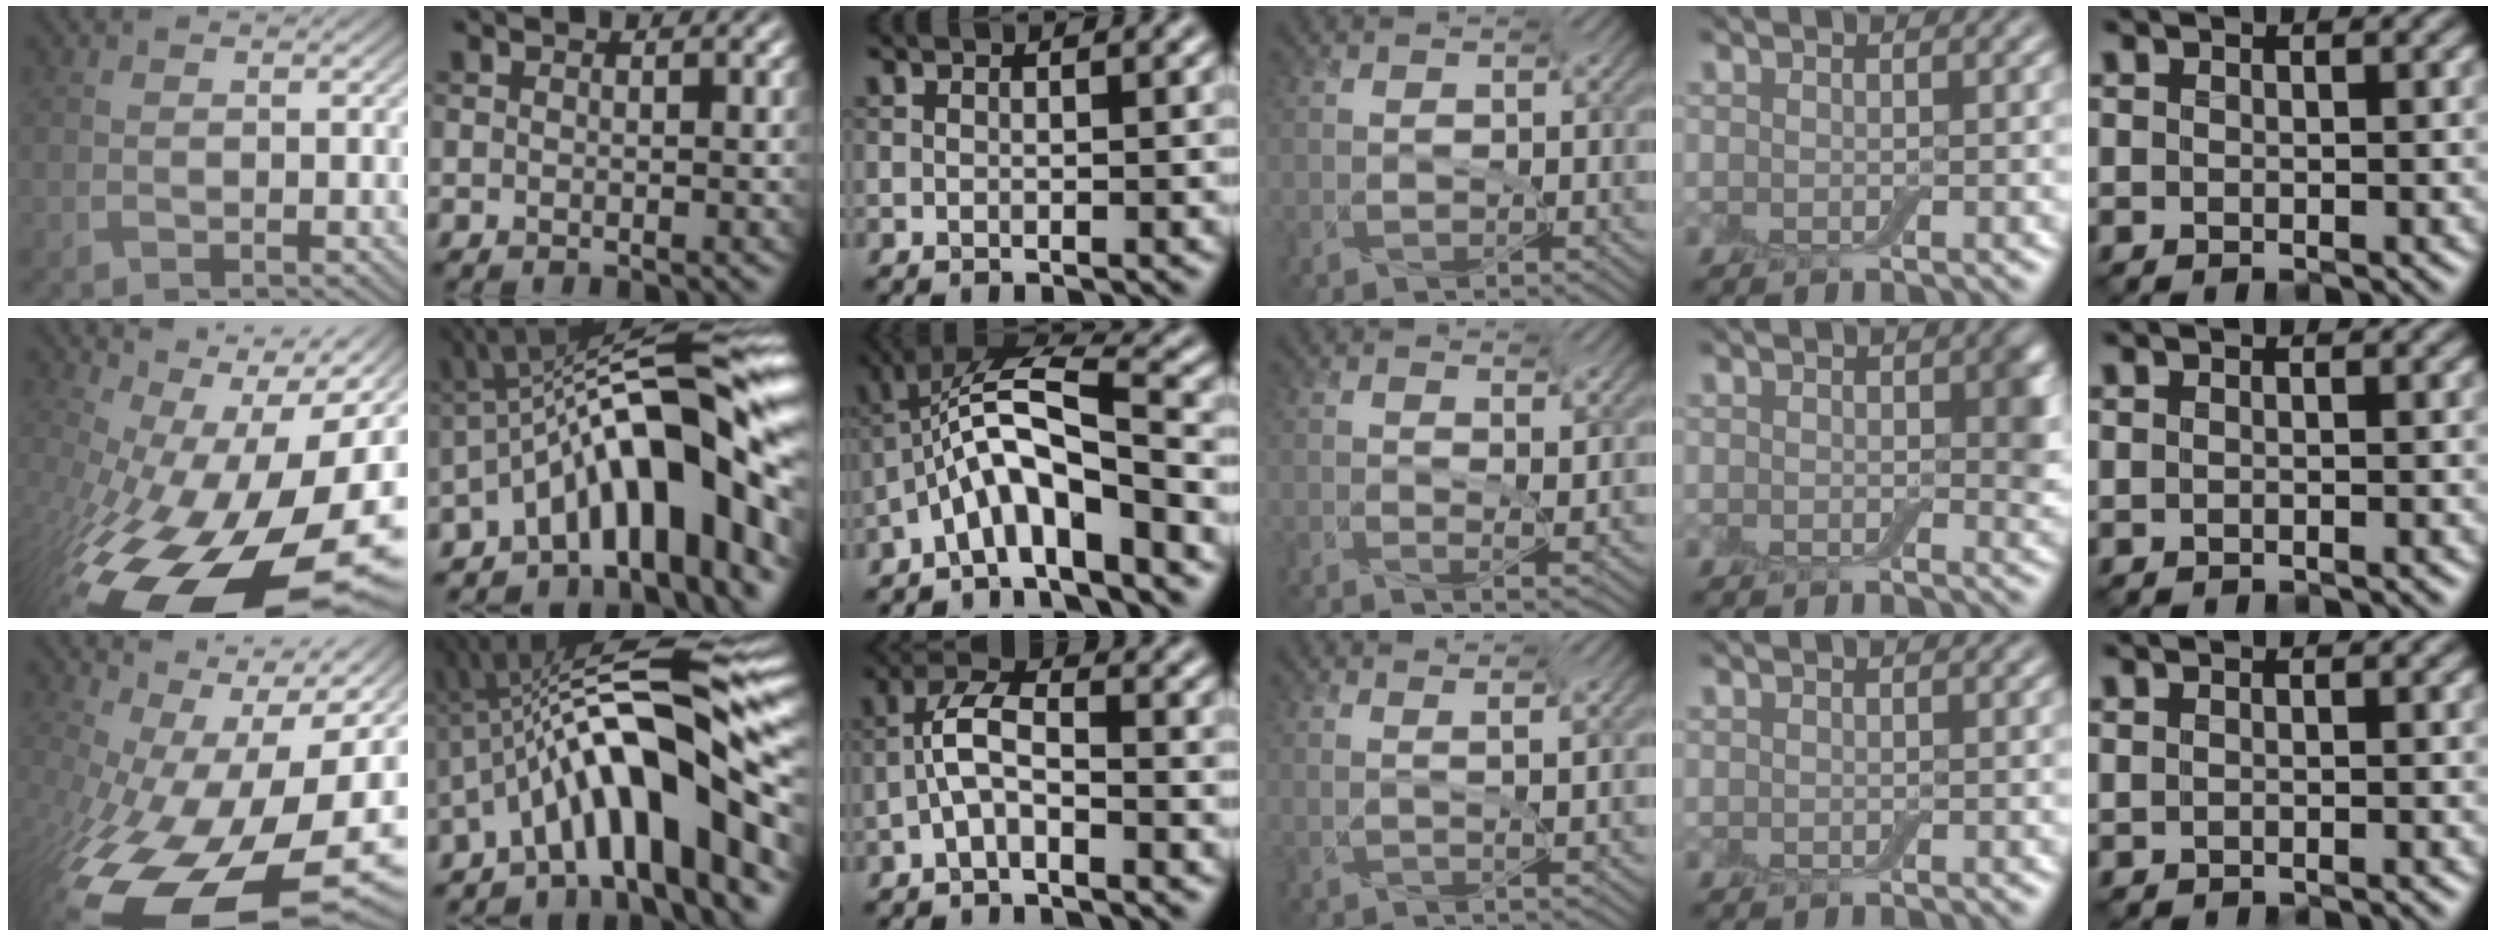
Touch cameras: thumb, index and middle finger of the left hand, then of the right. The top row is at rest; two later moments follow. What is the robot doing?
{"motion": "screw", "object": "jar lid"}